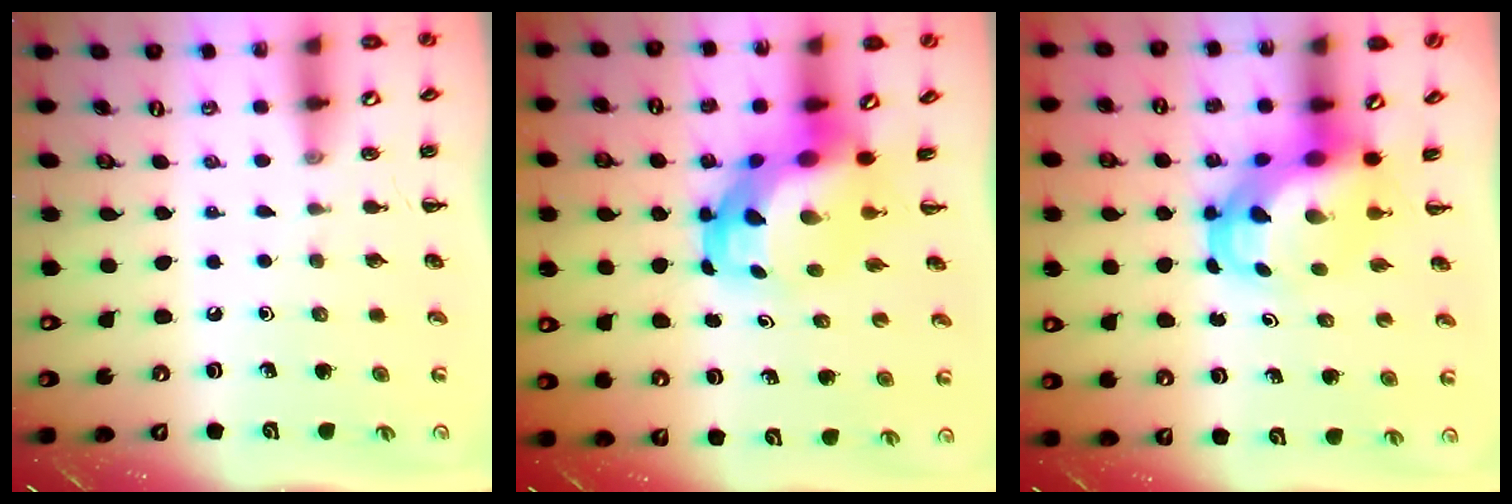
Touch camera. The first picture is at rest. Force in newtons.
{"total": 6.8, "press": 6.5, "slide": 1.9}
{"total": 6.8, "press": 6.7, "slide": 1.1}